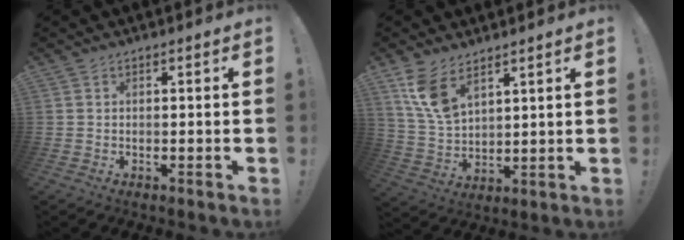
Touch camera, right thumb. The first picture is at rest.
{"total": 9.9, "force": [6.6, 4.9, 5.6], "torque": [-0.115, -0.029, 0.129]}